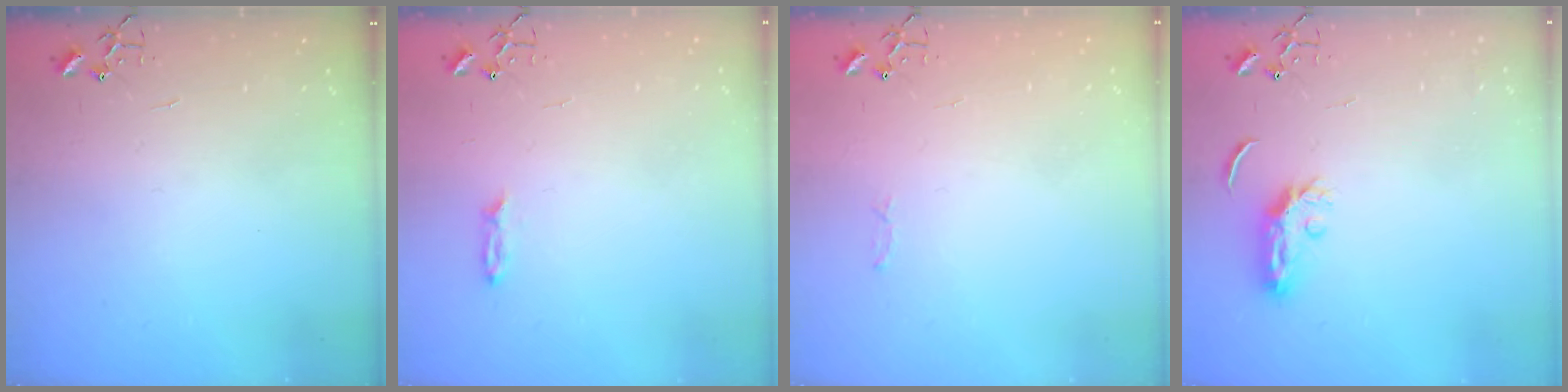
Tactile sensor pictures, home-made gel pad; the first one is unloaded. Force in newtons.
{"total": 3.2, "press": 3.2, "slide": 0.4}
{"total": 2.8, "press": 2.8, "slide": 0.4}
{"total": 5.6, "press": 5.6, "slide": 0.5}